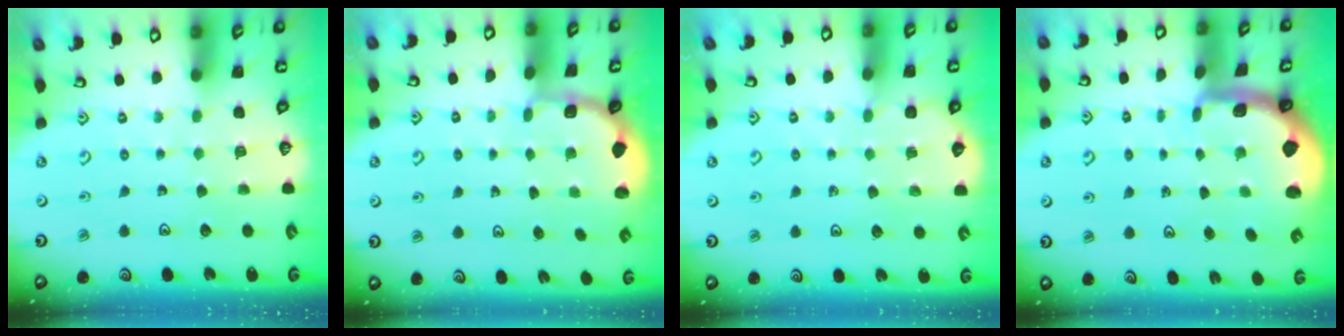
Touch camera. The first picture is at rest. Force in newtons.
{"total": 2.0, "press": 1.8, "slide": 0.8}
{"total": 2.4, "press": 2.4, "slide": 0.2}
{"total": 1.6, "press": 1.5, "slide": 0.4}